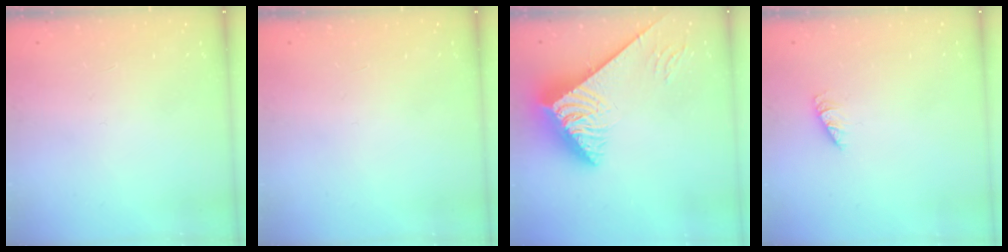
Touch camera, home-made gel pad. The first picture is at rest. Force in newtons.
{"total": 0.0}
{"total": 7.7, "press": 7.7, "slide": 1.0}
{"total": 1.0, "press": 1.0, "slide": 0.1}